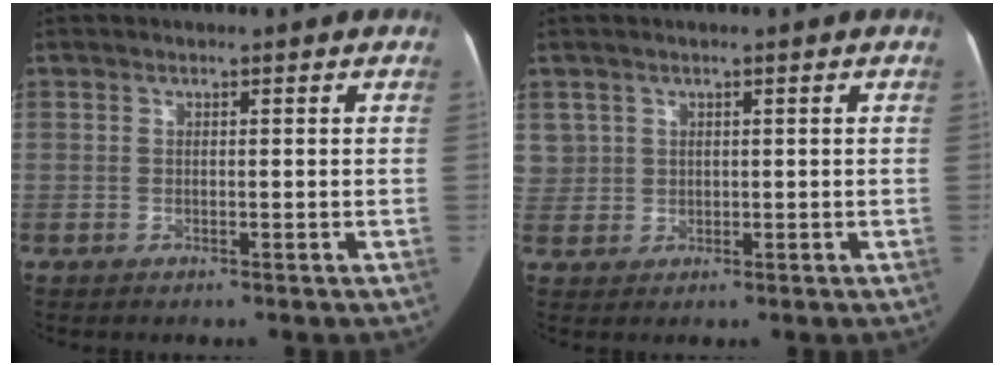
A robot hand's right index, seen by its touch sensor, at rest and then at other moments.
{"total": 4.0, "force": [1.7, 3.7, 0.1], "torque": [0.008, 0.012, 0.037]}